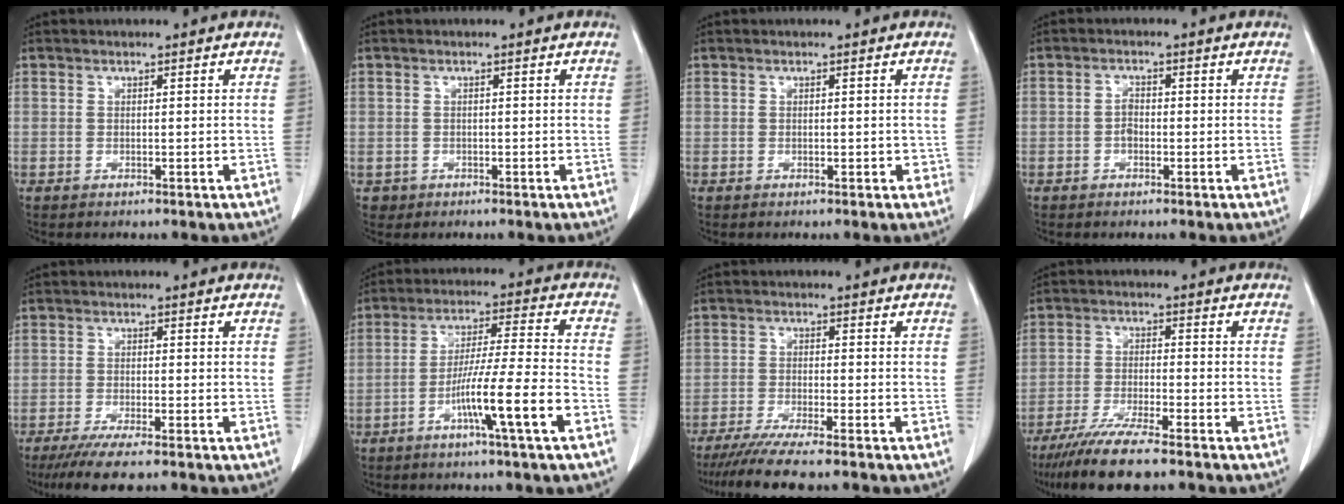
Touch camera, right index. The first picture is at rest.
{"total": 1.4, "force": [-0.5, 1.4, -0.1], "torque": [-0.002, 0.006, -0.006]}
{"total": 1.0, "force": [-0.2, 0.6, 0.8], "torque": [-0.008, 0.002, -0.001]}
{"total": 1.5, "force": [-0.5, 0.9, 1.1], "torque": [-0.016, 0.007, -0.010]}
{"total": 6.8, "force": [-5.3, 0.3, 4.3], "torque": [-0.068, -0.017, -0.085]}
{"total": 10.8, "force": [-4.9, -1.2, 9.5], "torque": [-0.169, 0.001, -0.087]}
{"total": 9.6, "force": [-8.2, -0.1, 5.1], "torque": [-0.068, -0.026, -0.129]}
{"total": 9.9, "force": [-7.9, 0.4, 5.9], "torque": [-0.098, -0.027, -0.135]}